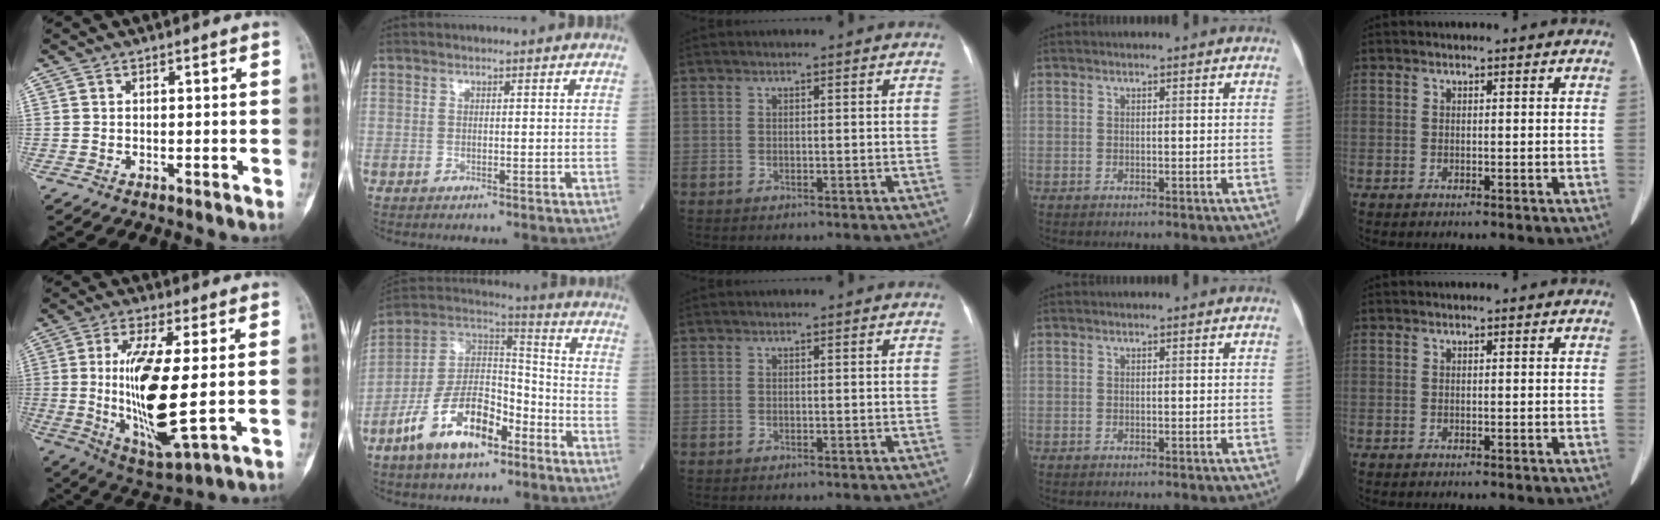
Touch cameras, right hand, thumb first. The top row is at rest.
{"thumb": {"total": 17.2, "force": [0.2, 4.6, 16.6], "torque": [-0.330, -0.024, 0.016]}, "index": {"total": 14.3, "force": [-8.0, 6.2, 10.1], "torque": [-0.198, 0.013, -0.148]}}